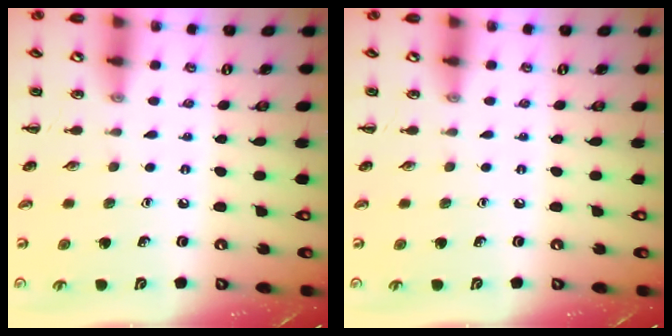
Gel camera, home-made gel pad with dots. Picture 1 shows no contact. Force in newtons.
{"total": 0.0}